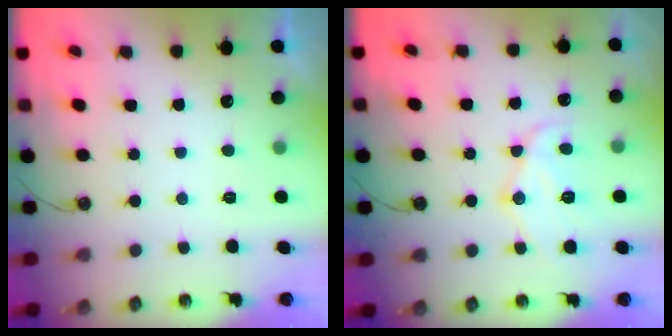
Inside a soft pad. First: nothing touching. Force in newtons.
{"total": 12.4, "press": 12.4, "slide": 1.1}